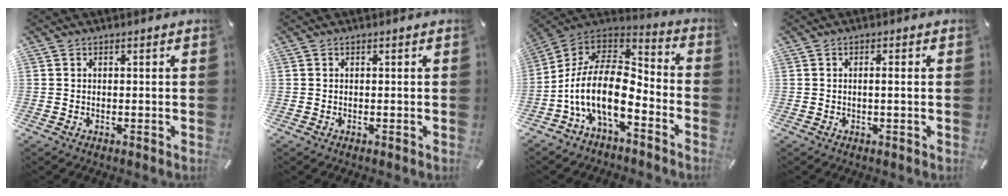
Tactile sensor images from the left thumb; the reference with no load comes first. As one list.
[{"total": 0.0}, {"total": 16.0, "force": [-7.2, 8.0, 11.9], "torque": [-0.264, 0.005, -0.129]}, {"total": 1.8, "force": [0.0, 0.1, 1.8], "torque": [-0.034, -0.003, -0.001]}]